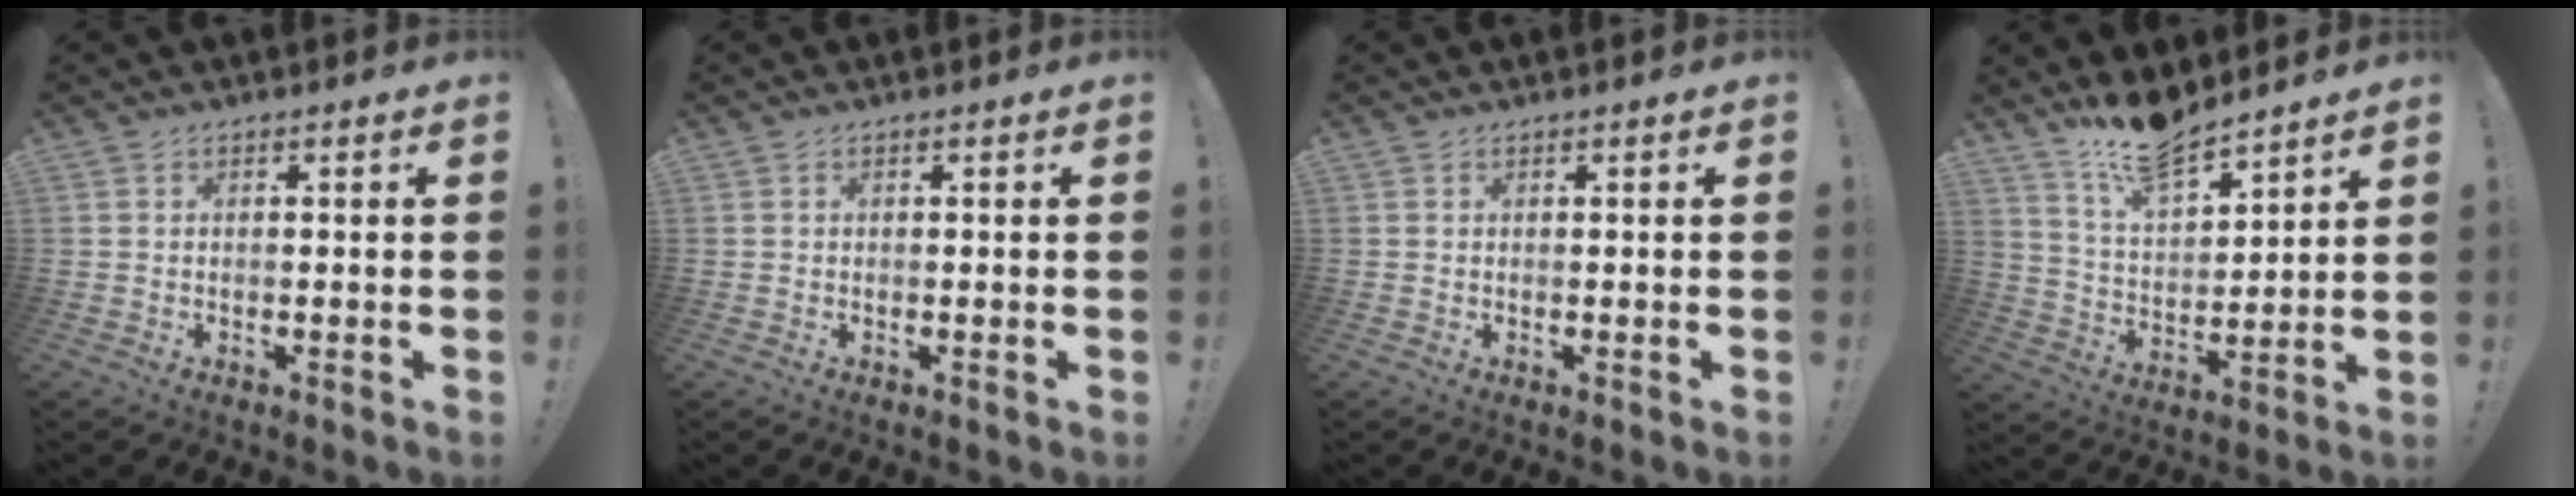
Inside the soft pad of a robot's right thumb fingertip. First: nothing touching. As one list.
[{"total": 0.0}, {"total": 0.0}, {"total": 12.9, "force": [11.3, 3.5, 5.1], "torque": [-0.106, -0.081, 0.207]}]